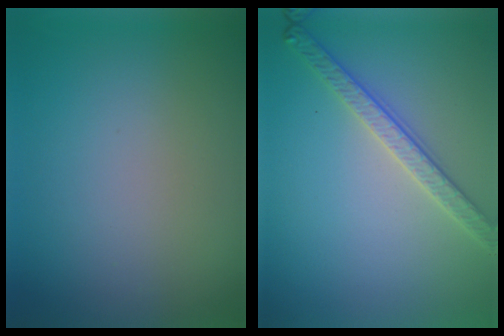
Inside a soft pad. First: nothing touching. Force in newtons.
{"total": 2.8, "press": 2.7, "slide": 0.7}